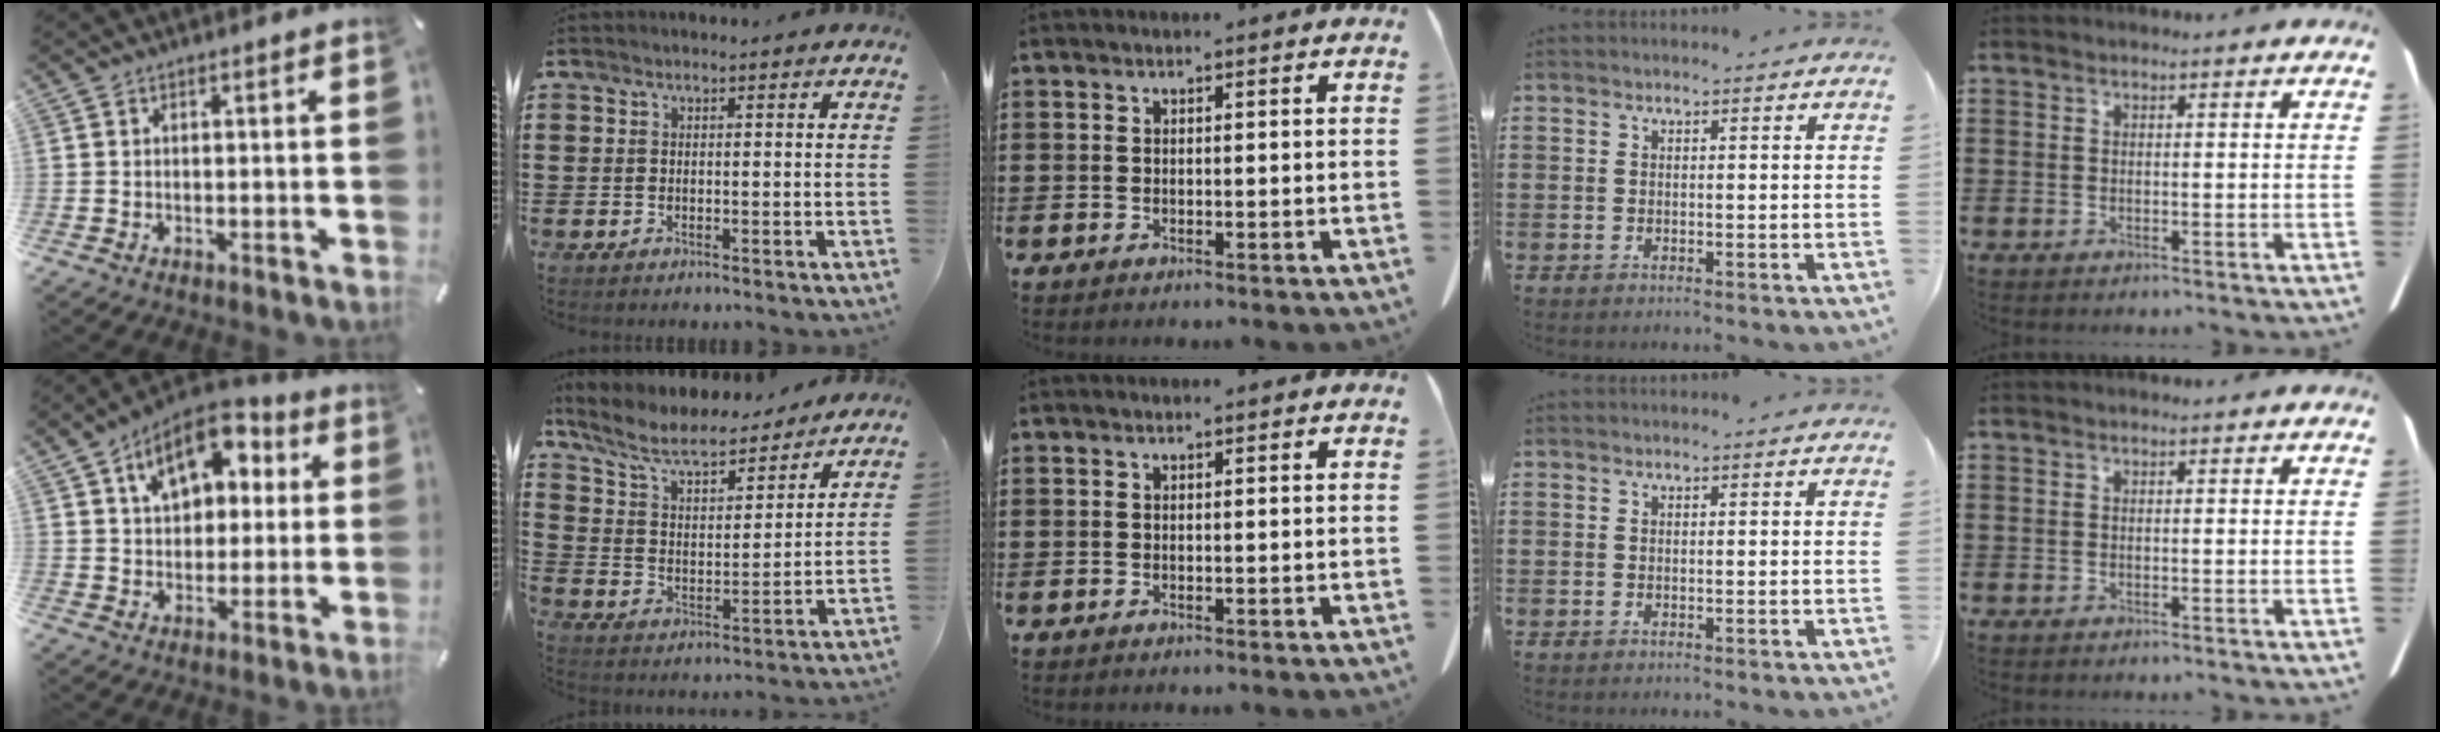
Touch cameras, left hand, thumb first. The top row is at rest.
{"thumb": {"total": 13.1, "force": [5.9, 9.0, 7.3], "torque": [-0.116, -0.018, 0.109]}, "index": {"total": 7.2, "force": [6.2, 1.7, 3.4], "torque": [-0.093, -0.033, 0.103]}}